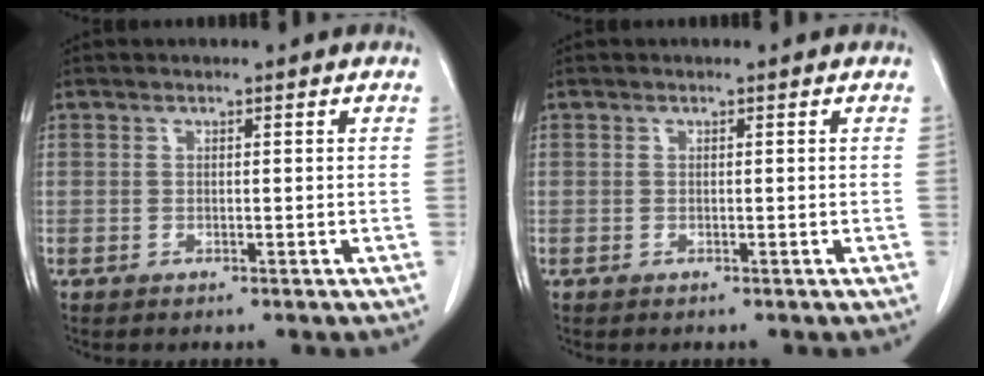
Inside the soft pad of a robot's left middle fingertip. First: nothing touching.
{"total": 0.0}